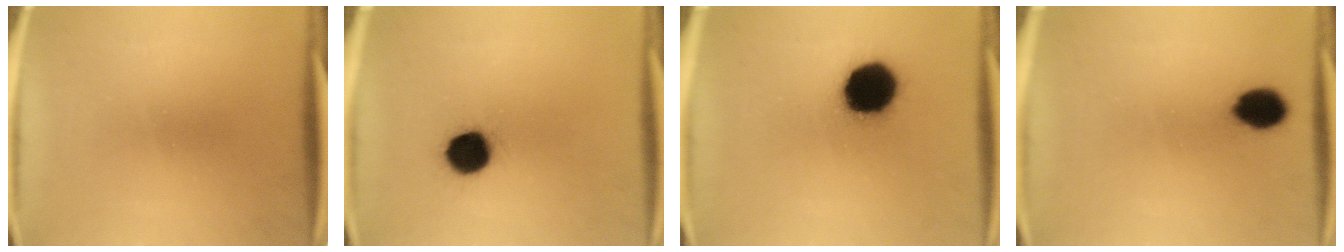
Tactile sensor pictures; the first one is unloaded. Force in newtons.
{"total": 10.4}
{"total": 17.0}
{"total": 7.2}